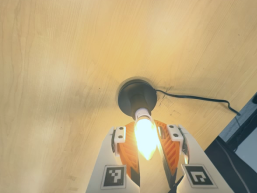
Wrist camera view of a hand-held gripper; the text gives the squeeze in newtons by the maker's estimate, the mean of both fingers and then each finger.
{"total": 12.2, "left": 9.8, "right": 14.5}